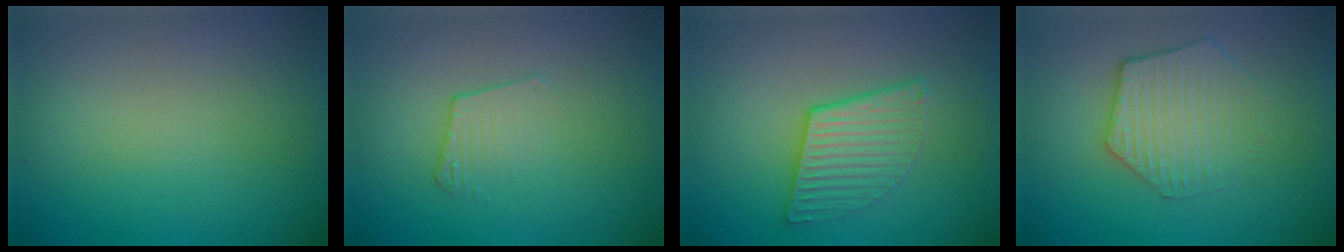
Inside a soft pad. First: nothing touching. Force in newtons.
{"total": 1.5, "press": 0.7, "slide": 1.4}
{"total": 3.1, "press": 2.7, "slide": 1.5}
{"total": 3.3, "press": 3.1, "slide": 1.3}